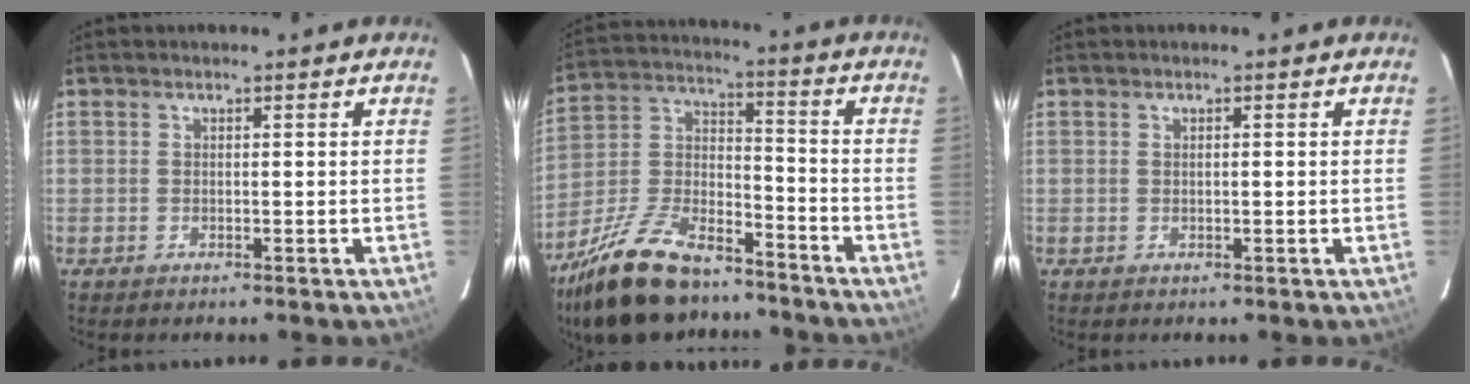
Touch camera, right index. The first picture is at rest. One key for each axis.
{"total": 20.5, "fx": -15.2, "fy": 8.3, "fz": 11.1, "tx": -0.232, "ty": 0.001, "tz": -0.262}
{"total": 0.5, "fx": 0.1, "fy": 0.1, "fz": 0.5, "tx": -0.011, "ty": 0.002, "tz": 0.003}